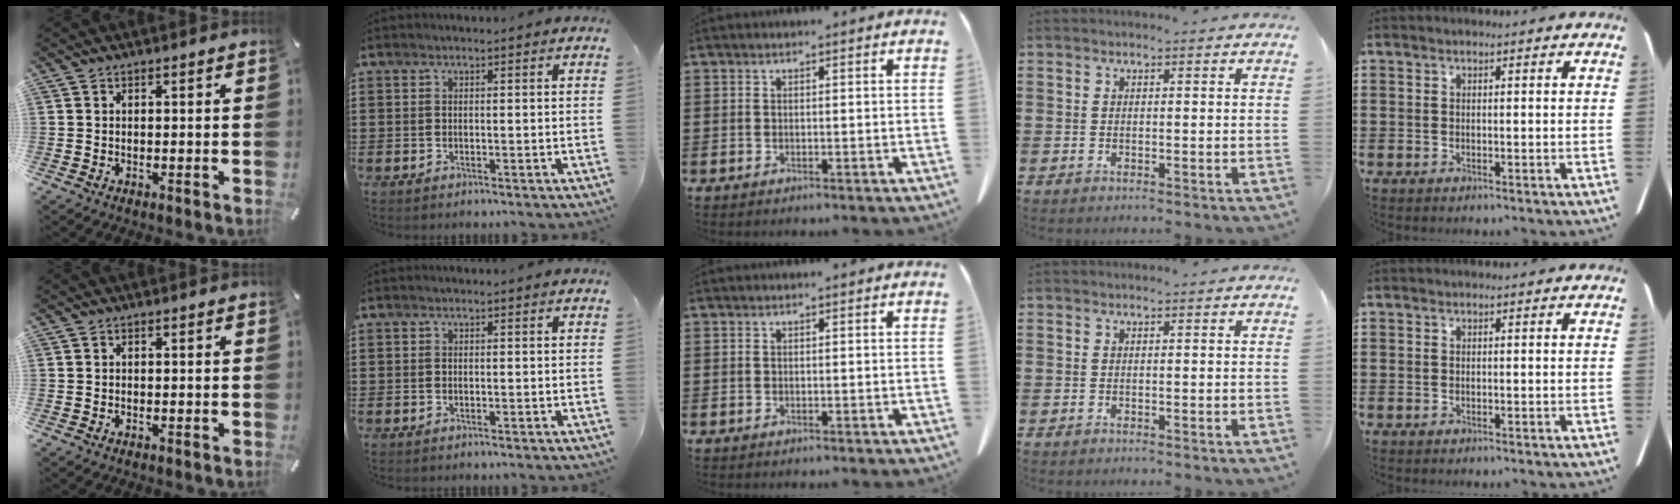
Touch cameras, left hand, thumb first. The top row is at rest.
{}